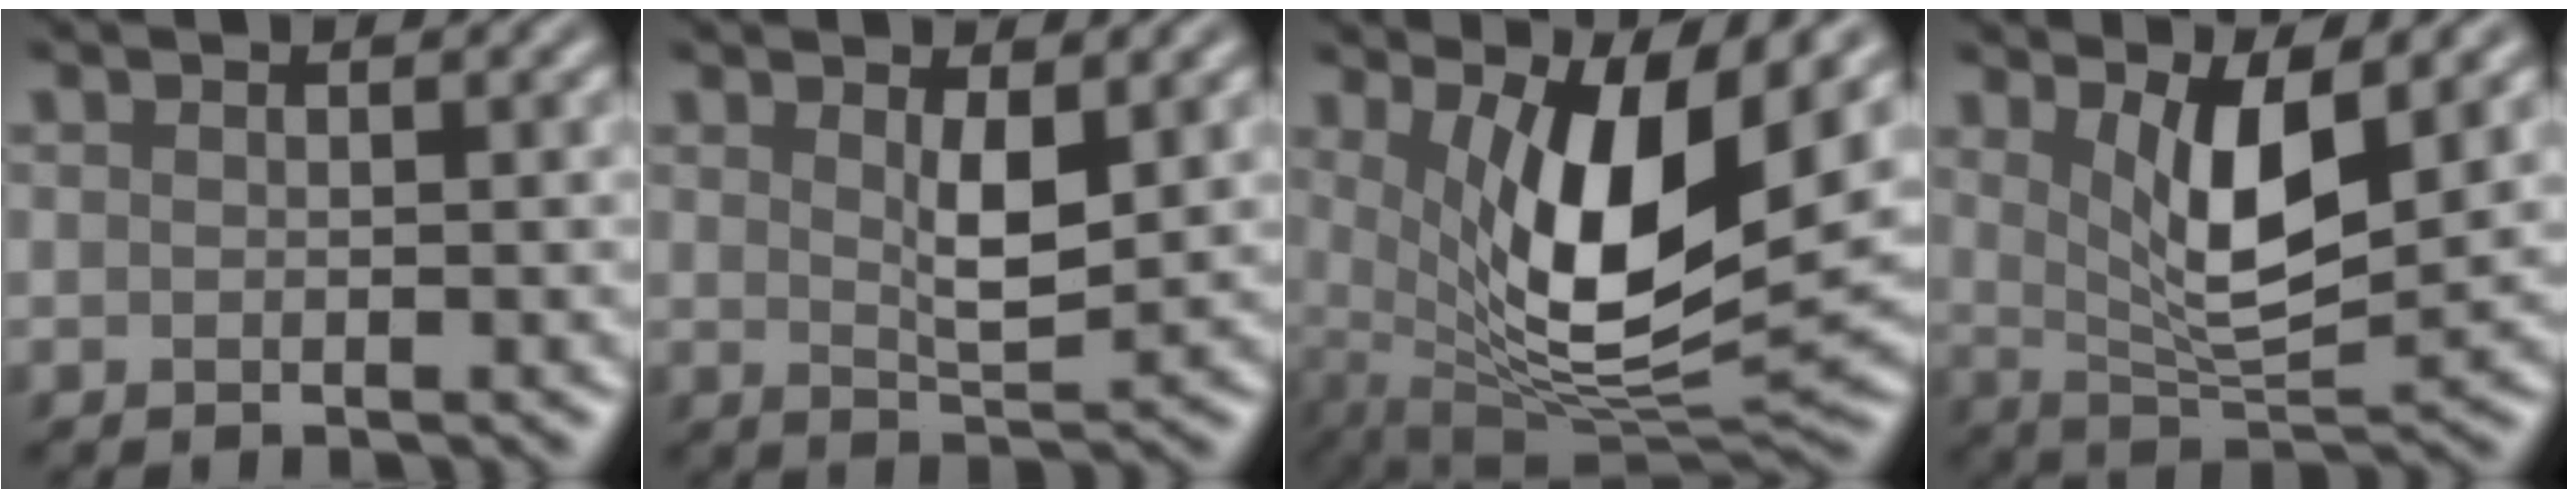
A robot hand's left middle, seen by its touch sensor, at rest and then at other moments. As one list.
[{"total": 2.9, "force": [1.2, 0.7, 2.5], "torque": [-0.046, -0.008, 0.022]}, {"total": 10.5, "force": [3.1, 3.3, 9.4], "torque": [-0.161, -0.021, 0.059]}, {"total": 5.9, "force": [2.3, 1.7, 5.2], "torque": [-0.093, -0.014, 0.047]}]